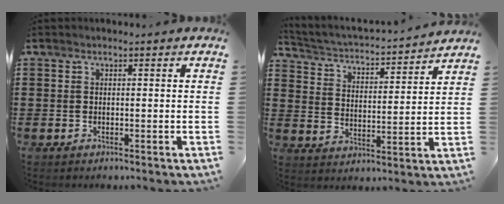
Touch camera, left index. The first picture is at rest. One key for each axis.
{"total": 2.6, "fx": 2.5, "fy": 0.1, "fz": 0.5, "tx": -0.030, "ty": -0.027, "tz": 0.031}